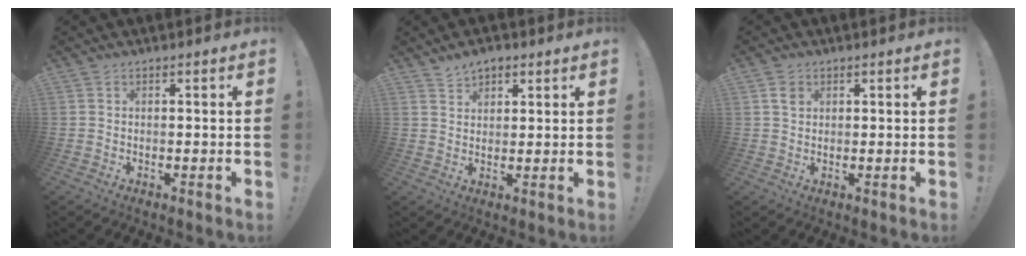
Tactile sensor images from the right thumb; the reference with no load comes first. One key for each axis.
{"total": 4.3, "fx": 3.1, "fy": 2.7, "fz": 1.1, "tx": -0.011, "ty": -0.016, "tz": 0.055}
{"total": 2.6, "fx": 1.3, "fy": 1.9, "fz": 1.2, "tx": -0.008, "ty": -0.005, "tz": 0.021}